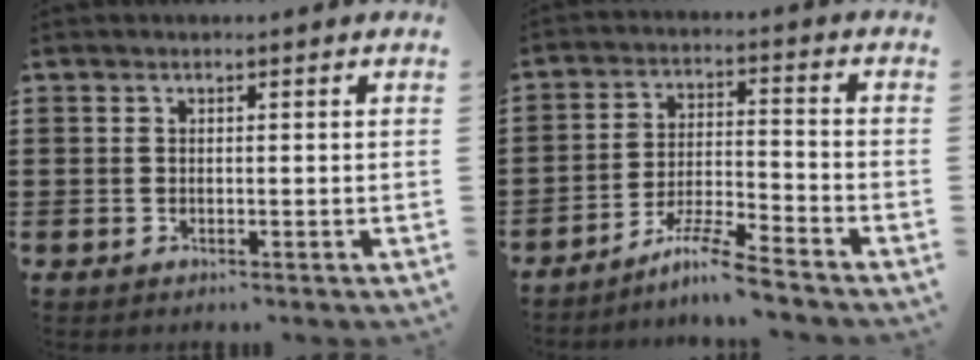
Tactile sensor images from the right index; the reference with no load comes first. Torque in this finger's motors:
{"motor_torque": [2.02, 0.12, -0.02, 0.01]}